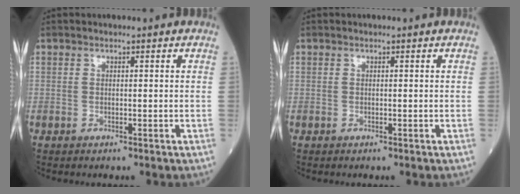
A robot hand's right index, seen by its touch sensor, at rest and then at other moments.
{"total": 0.0}